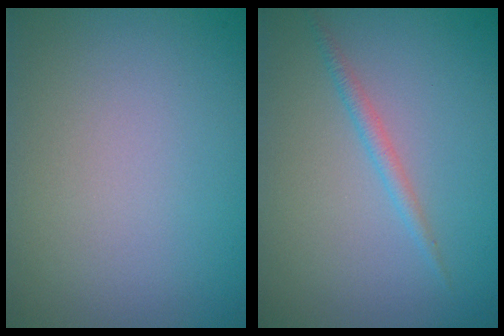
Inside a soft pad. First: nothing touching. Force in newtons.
{"total": 1.2, "press": 1.2, "slide": 0.1}